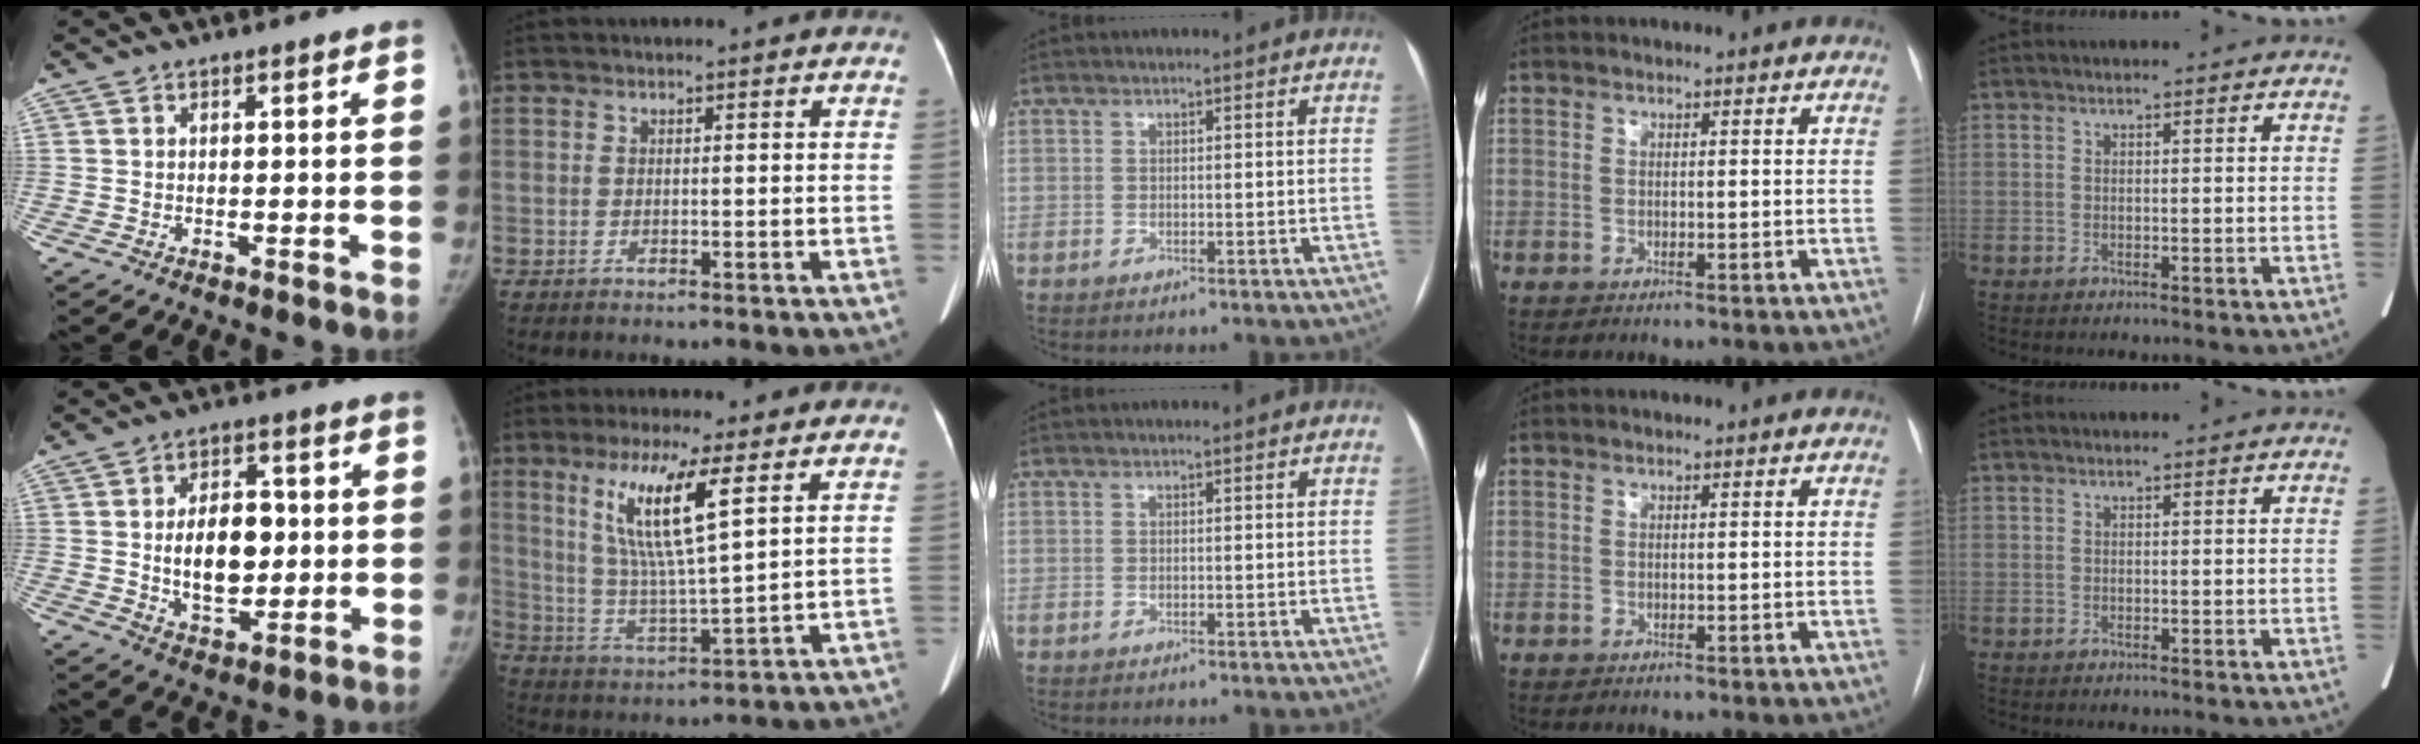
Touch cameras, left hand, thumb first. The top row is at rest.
{"thumb": {"total": 12.0, "force": [0.1, 7.6, 9.2], "torque": [-0.113, 0.003, 0.009]}, "index": {"total": 11.6, "force": [5.0, 0.7, 10.4], "torque": [-0.214, -0.004, 0.097]}}